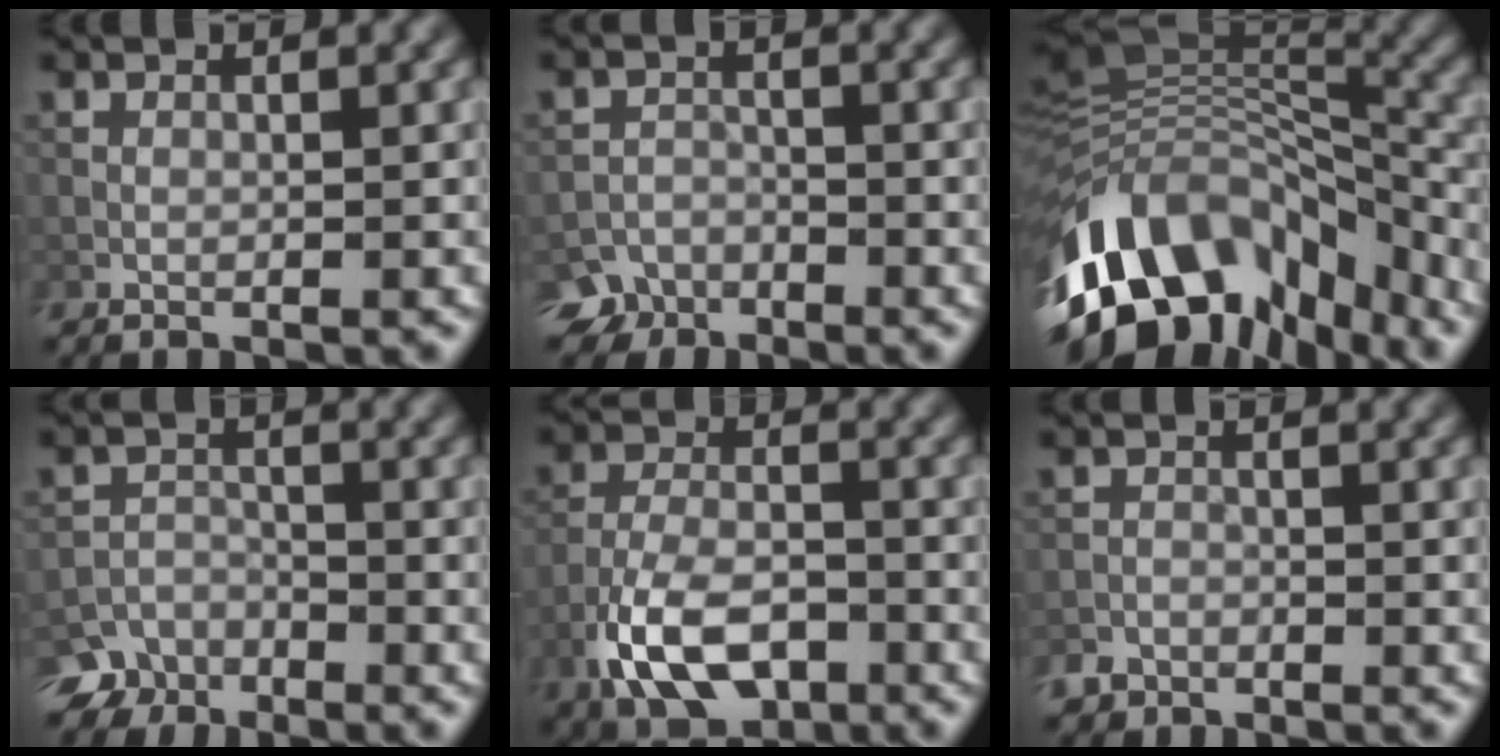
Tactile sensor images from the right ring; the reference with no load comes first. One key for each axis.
{"total": 4.4, "fx": -3.6, "fy": 2.5, "fz": 0.3, "tx": 0.007, "ty": -0.004, "tz": -0.054}
{"total": 15.0, "fx": -7.1, "fy": 8.9, "fz": 9.8, "tx": -0.186, "ty": 0.014, "tz": -0.119}
{"total": 4.6, "fx": -3.8, "fy": 2.6, "fz": 0.1, "tx": 0.018, "ty": -0.004, "tz": -0.059}
{"total": 7.6, "fx": -4.0, "fy": 3.9, "fz": 5.1, "tx": -0.101, "ty": -0.001, "tz": -0.082}
{"total": 1.8, "fx": -1.5, "fy": 1.0, "fz": -0.1, "tx": 0.004, "ty": 0.005, "tz": -0.026}